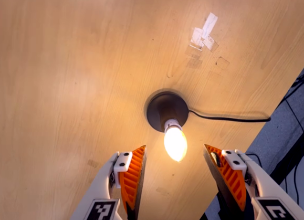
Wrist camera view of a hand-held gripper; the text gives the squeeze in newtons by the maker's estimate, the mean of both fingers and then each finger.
{"total": 0.0}